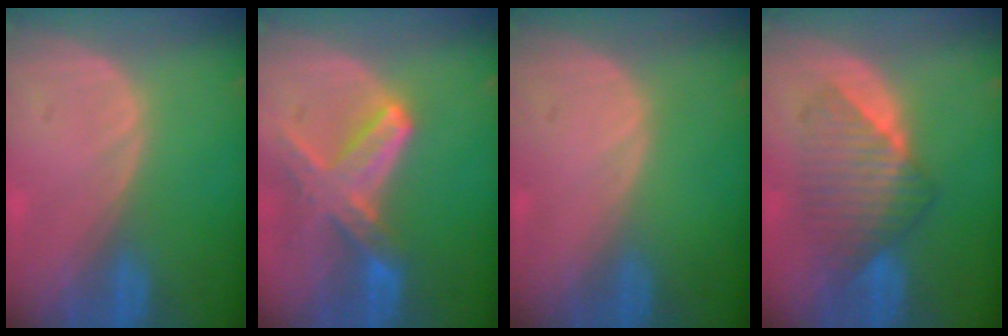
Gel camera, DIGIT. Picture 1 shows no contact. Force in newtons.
{"total": 8.1, "press": 7.1, "slide": 3.9}
{"total": 0.0}
{"total": 7.1, "press": 7.1, "slide": 0.2}